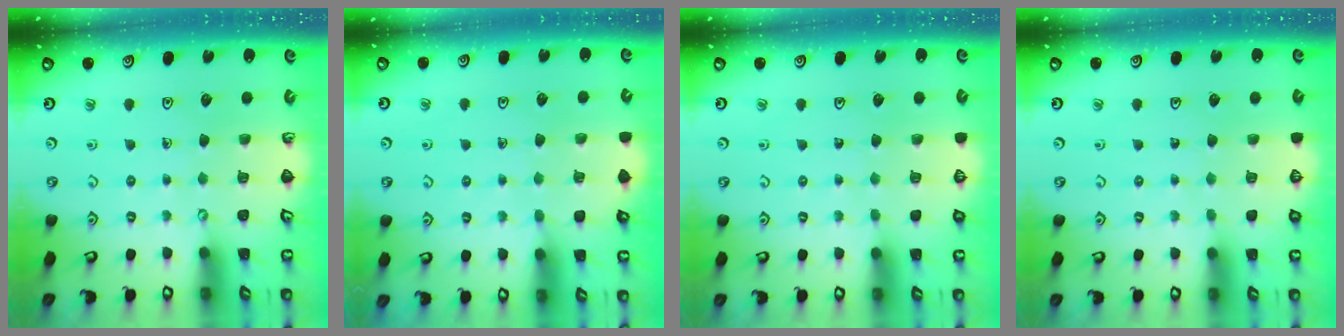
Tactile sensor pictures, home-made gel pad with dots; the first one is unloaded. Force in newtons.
{"total": 3.3, "press": 3.3, "slide": 0.4}
{"total": 0.0}
{"total": 0.0}